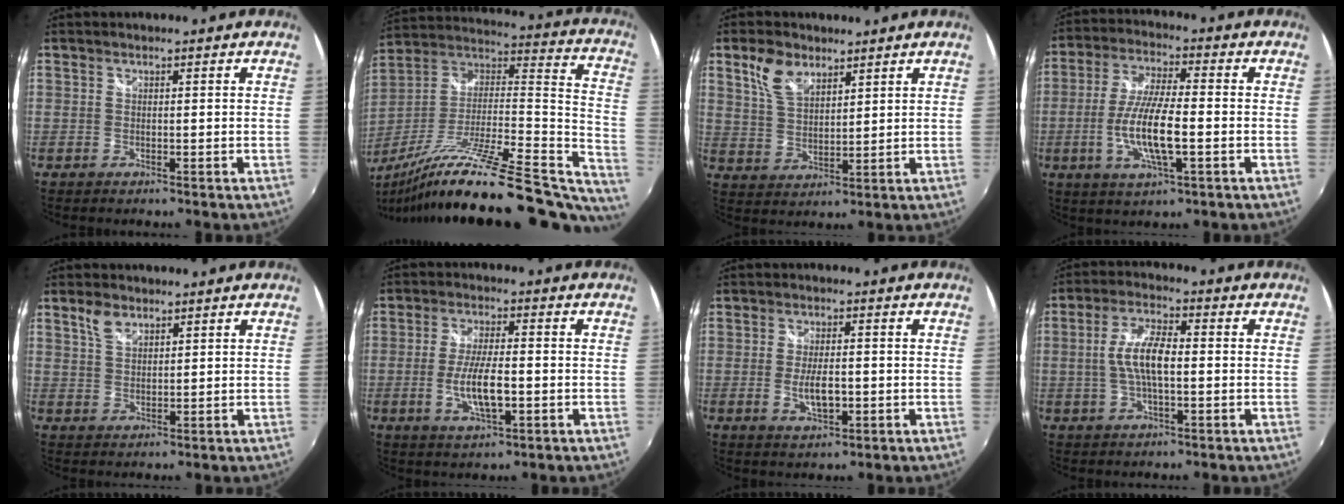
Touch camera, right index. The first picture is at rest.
{"total": 33.6, "force": [-25.3, 6.7, 21.0], "torque": [-0.285, -0.041, -0.386]}
{"total": 7.5, "force": [4.6, 4.0, 4.3], "torque": [-0.085, 0.013, 0.092]}
{"total": 11.5, "force": [-2.7, 2.6, 10.8], "torque": [-0.218, -0.005, -0.054]}
{"total": 4.0, "force": [2.6, 2.1, 2.1], "torque": [-0.038, 0.006, 0.050]}
{"total": 8.4, "force": [-1.9, 2.5, 7.8], "torque": [-0.154, -0.006, -0.033]}
{"total": 5.5, "force": [-1.0, 2.3, 4.9], "torque": [-0.094, -0.006, -0.016]}
{"total": 7.7, "force": [-0.5, 2.6, 7.2], "torque": [-0.143, 0.008, -0.010]}